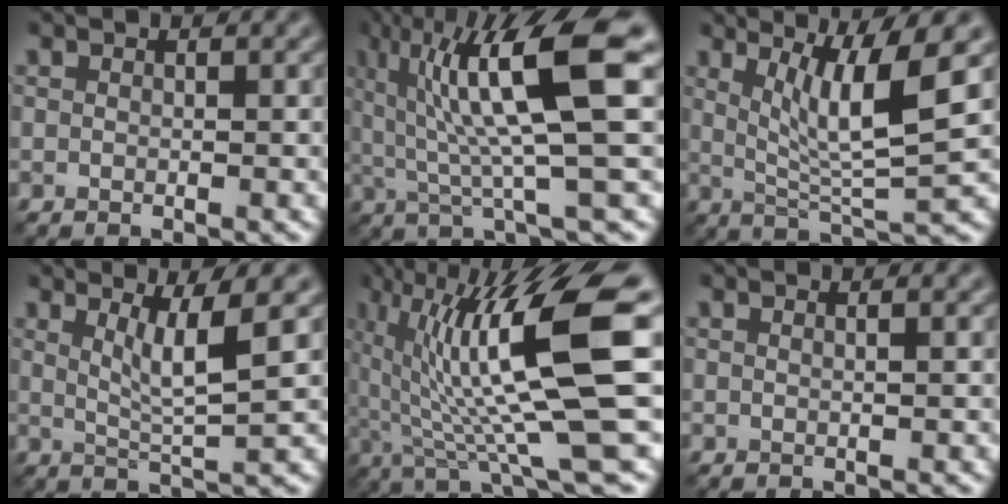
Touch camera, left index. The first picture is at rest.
{"total": 11.2, "force": [3.0, 2.0, 10.6], "torque": [-0.165, 0.003, 0.057]}
{"total": 6.8, "force": [2.3, 1.1, 6.3], "torque": [-0.108, -0.006, 0.043]}
{"total": 4.3, "force": [1.5, 0.6, 4.0], "torque": [-0.067, -0.006, 0.030]}
{"total": 14.2, "force": [2.6, 2.7, 13.7], "torque": [-0.220, 0.002, 0.050]}
{"total": 0.8, "force": [0.3, 0.4, 0.7], "torque": [-0.006, -0.002, -0.005]}